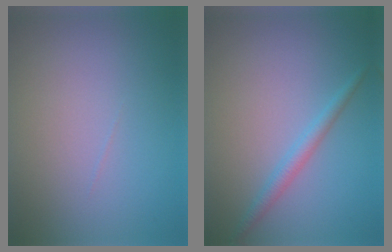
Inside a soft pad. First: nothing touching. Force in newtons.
{"total": 1.8, "press": 1.8, "slide": 0.1}